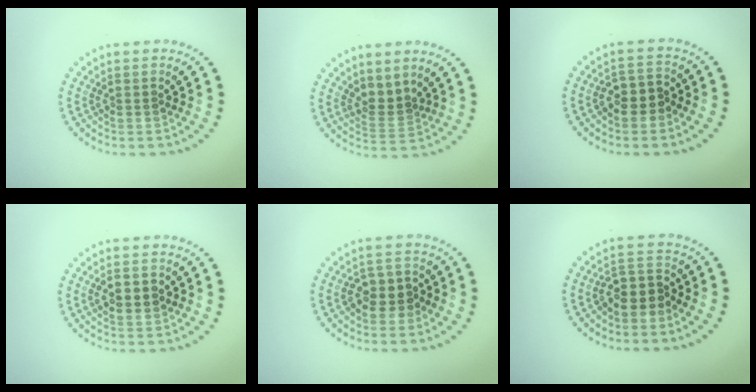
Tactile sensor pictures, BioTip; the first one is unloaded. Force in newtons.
{"total": 2.1, "press": 1.6, "slide": 1.3}
{"total": 2.7, "press": 2.6, "slide": 1.0}
{"total": 2.2, "press": 2.2, "slide": 0.1}
{"total": 2.9, "press": 2.7, "slide": 0.9}
{"total": 3.0, "press": 2.5, "slide": 1.6}